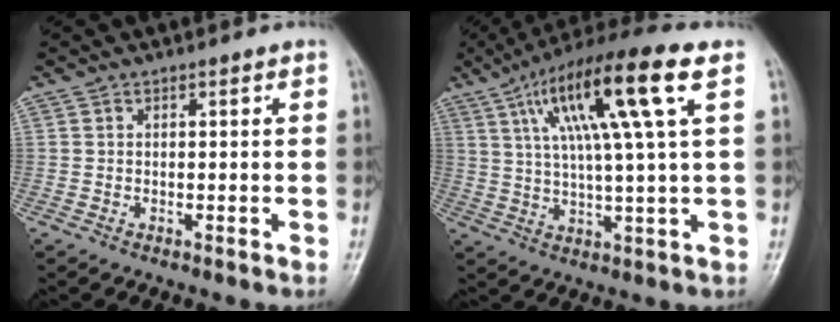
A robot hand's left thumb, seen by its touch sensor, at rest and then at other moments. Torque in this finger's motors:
{"motor_torque": [0.59, 0.66, 1.91, -0.87, 0.35]}